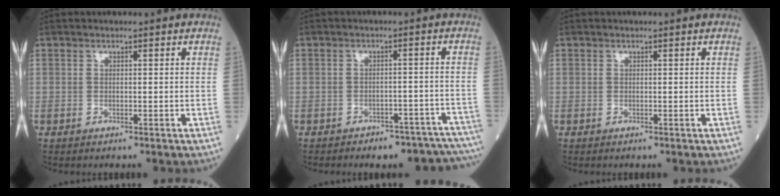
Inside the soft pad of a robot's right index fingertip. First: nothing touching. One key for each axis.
{"total": 12.4, "fx": -11.1, "fy": 4.7, "fz": 3.0, "tx": -0.019, "ty": 0.027, "tz": -0.119}
{"total": 0.0}